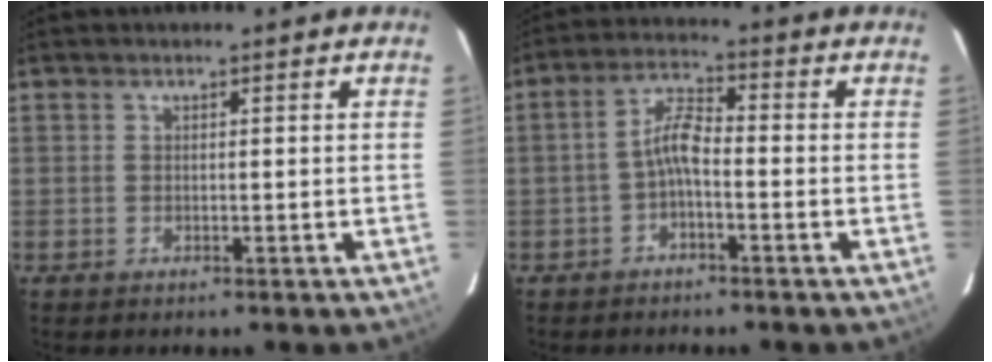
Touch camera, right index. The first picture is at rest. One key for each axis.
{"total": 4.4, "fx": -1.9, "fy": 1.3, "fz": 3.8, "tx": -0.082, "ty": 0.015, "tz": -0.037}